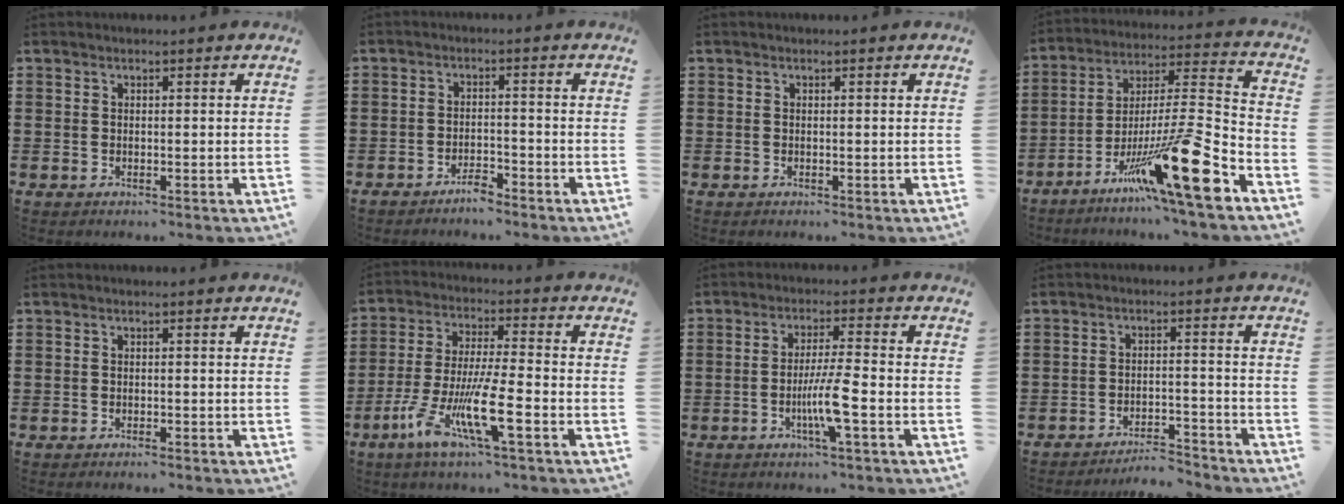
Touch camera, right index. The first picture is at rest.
{"total": 2.7, "force": [-2.6, 0.5, 0.6], "torque": [-0.017, 0.004, -0.052]}
{"total": 0.0}
{"total": 19.7, "force": [-11.6, 1.5, 15.9], "torque": [-0.264, 0.014, -0.198]}
{"total": 0.6, "force": [-0.6, 0.0, 0.2], "torque": [-0.007, -0.003, -0.012]}
{"total": 12.0, "force": [-5.7, 1.6, 10.5], "torque": [-0.221, -0.009, -0.109]}
{"total": 6.6, "force": [-2.3, 0.0, 6.2], "torque": [-0.116, -0.013, -0.045]}
{"total": 4.3, "force": [-4.2, 0.2, 1.0], "torque": [-0.023, 0.001, -0.087]}